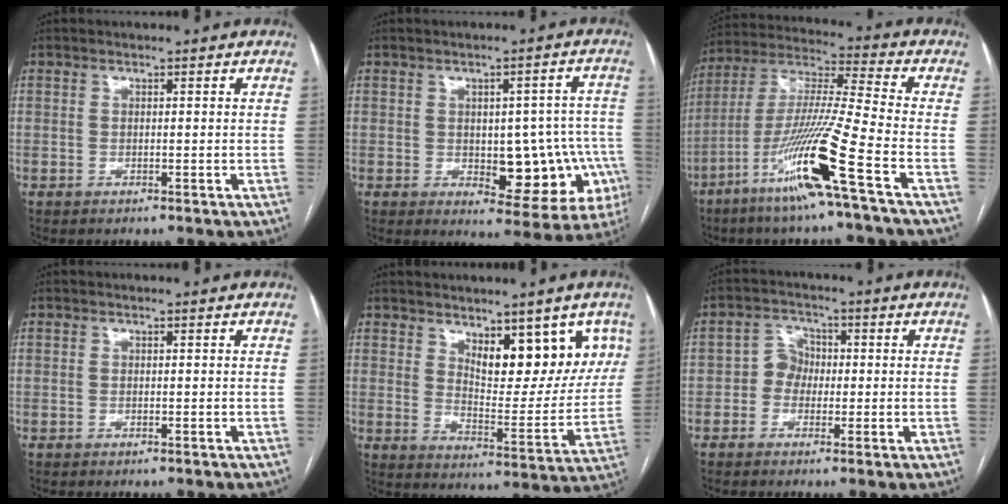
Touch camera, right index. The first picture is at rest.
{"total": 12.6, "force": [-2.3, 5.9, 10.9], "torque": [-0.105, 0.023, -0.014]}
{"total": 16.3, "force": [-8.0, -1.9, 14.0], "torque": [-0.284, -0.027, -0.157]}
{"total": 0.0}
{"total": 11.8, "force": [6.4, 4.8, 8.6], "torque": [-0.101, -0.011, 0.104]}
{"total": 3.5, "force": [-0.6, 3.2, 1.4], "torque": [-0.017, 0.015, -0.016]}